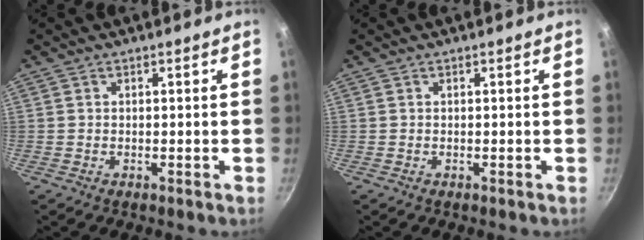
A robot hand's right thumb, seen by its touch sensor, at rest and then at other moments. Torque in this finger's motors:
{"motor_torque": [-0.12, -0.13, 0.08, -0.01, 0.00]}